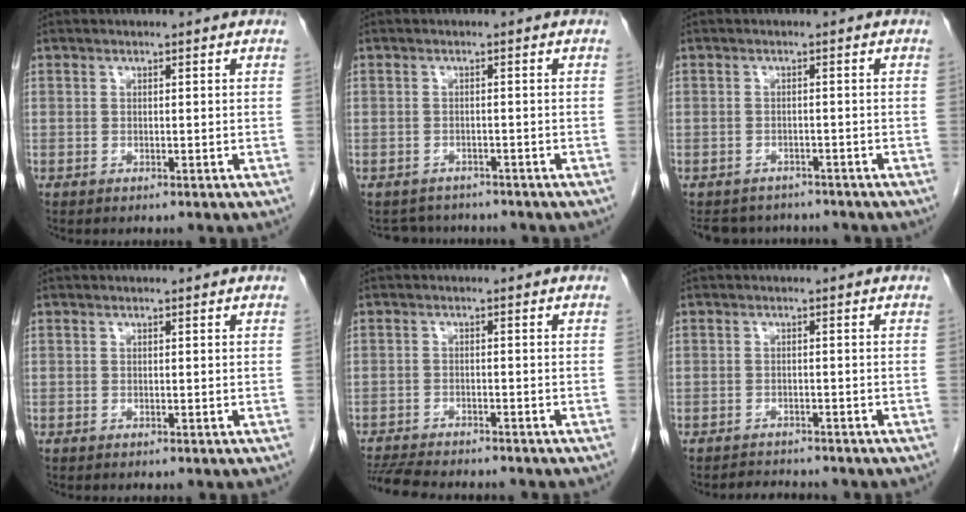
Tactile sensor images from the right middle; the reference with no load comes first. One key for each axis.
{"total": 3.8, "fx": -3.5, "fy": 1.4, "fz": -0.3, "tx": 0.005, "ty": 0.001, "tz": -0.050}
{"total": 6.4, "fx": -5.8, "fy": 2.5, "fz": 0.6, "tx": -0.005, "ty": 0.003, "tz": -0.075}
{"total": 0.0}
{"total": 10.3, "fx": -9.2, "fy": 1.8, "fz": 4.1, "tx": -0.069, "ty": -0.012, "tz": -0.139}
{"total": 2.7, "fx": -2.6, "fy": 0.7, "fz": 0.0, "tx": -0.002, "ty": -0.007, "tz": -0.040}